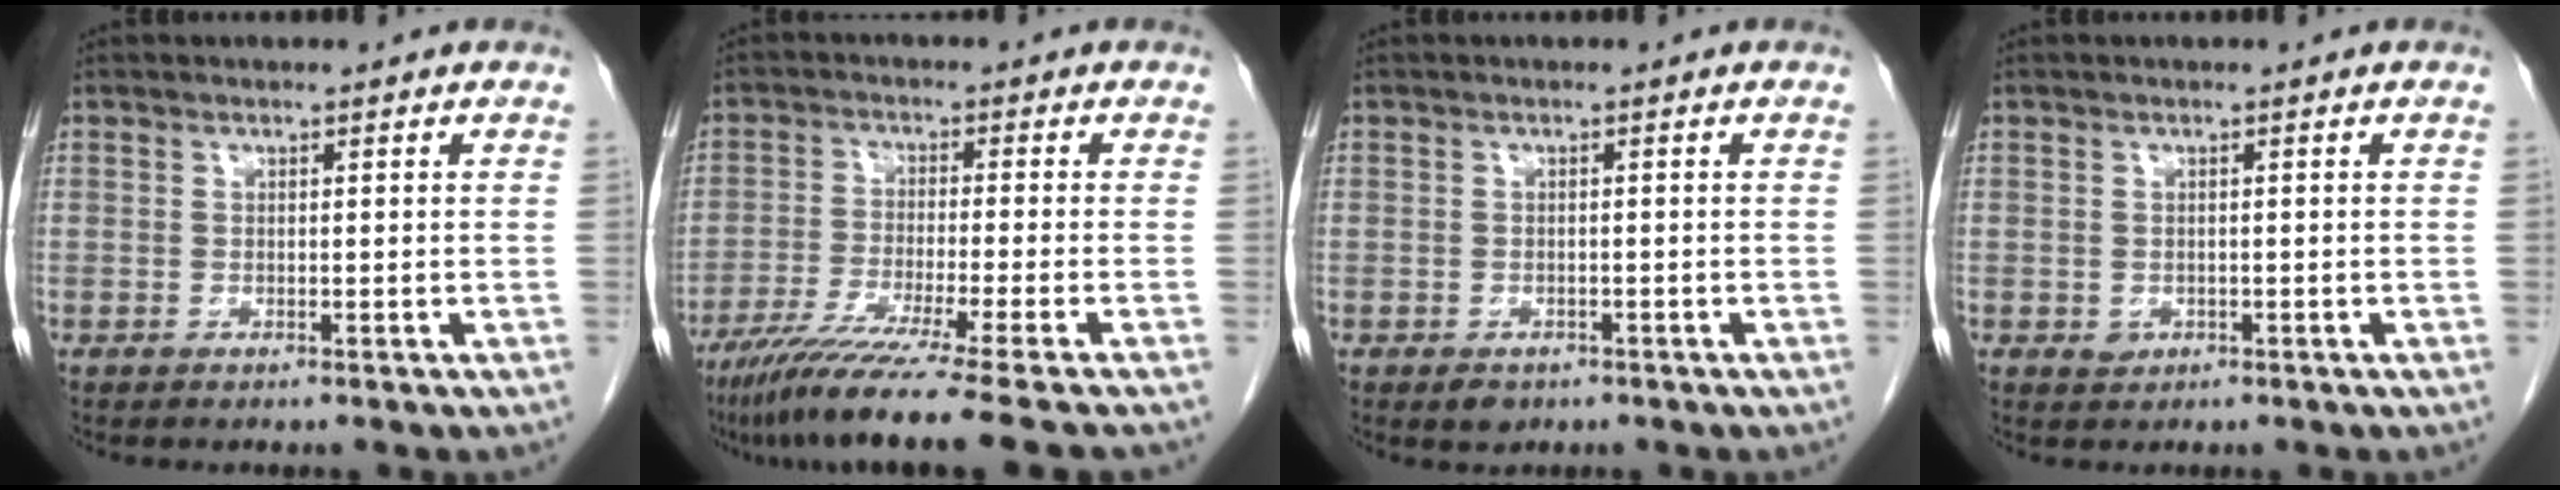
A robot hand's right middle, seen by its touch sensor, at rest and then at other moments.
{"total": 14.2, "force": [-11.4, -2.6, 8.2], "torque": [-0.123, -0.056, -0.180]}
{"total": 1.7, "force": [-1.0, 1.2, 0.7], "torque": [-0.011, 0.001, -0.006]}
{"total": 1.1, "force": [-0.3, 1.0, 0.4], "torque": [-0.007, 0.002, 0.000]}